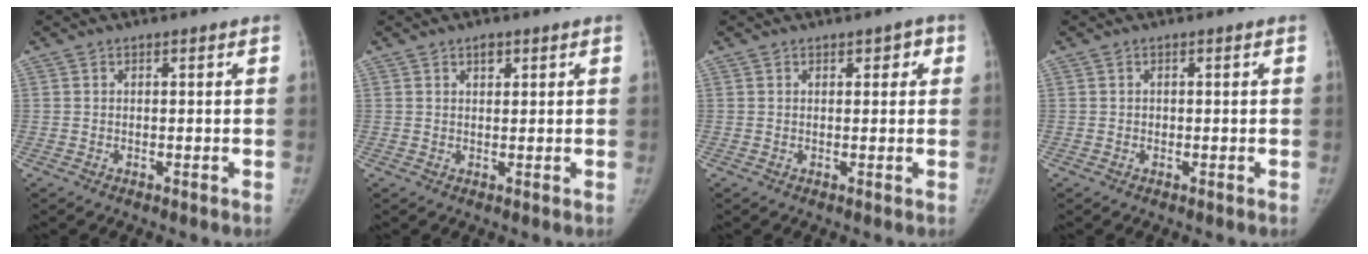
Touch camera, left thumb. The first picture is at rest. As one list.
[{"total": 1.6, "force": [1.0, 1.0, 0.9], "torque": [-0.003, -0.003, 0.013]}, {"total": 2.3, "force": [1.0, 1.4, 1.6], "torque": [0.000, 0.001, 0.010]}, {"total": 0.5, "force": [-0.1, 0.5, 0.2], "torque": [0.001, 0.002, -0.002]}]